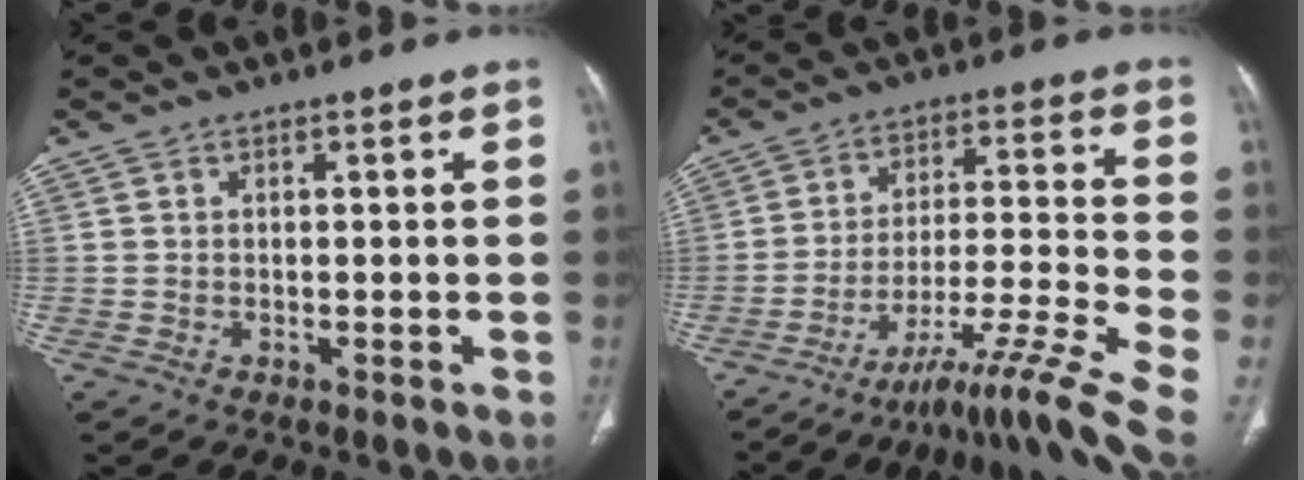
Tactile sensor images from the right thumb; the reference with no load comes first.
{"total": 13.2, "force": [-10.4, -1.0, 8.0], "torque": [-0.140, 0.083, -0.168]}